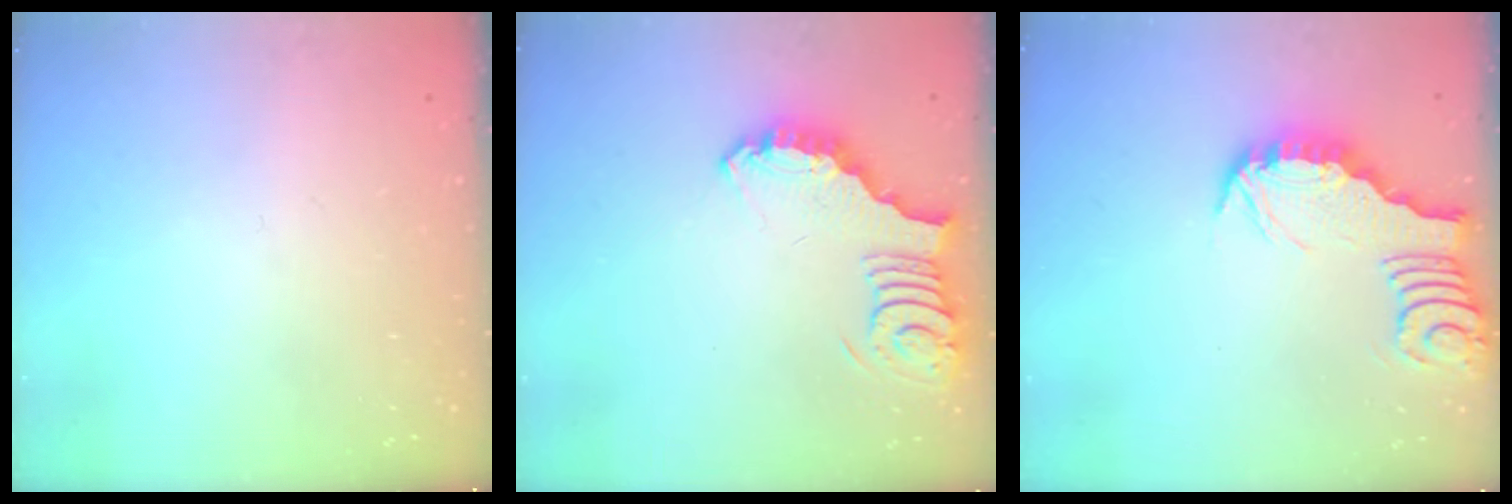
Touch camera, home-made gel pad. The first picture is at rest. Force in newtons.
{"total": 3.8, "press": 3.8, "slide": 0.6}
{"total": 3.2, "press": 3.1, "slide": 0.4}